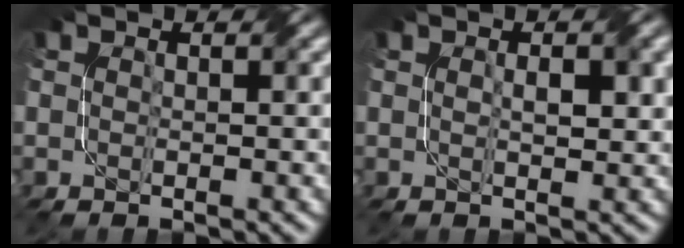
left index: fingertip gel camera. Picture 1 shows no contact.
{"total": 2.2, "force": [0.6, 0.7, 2.0], "torque": [-0.035, 0.002, 0.012]}